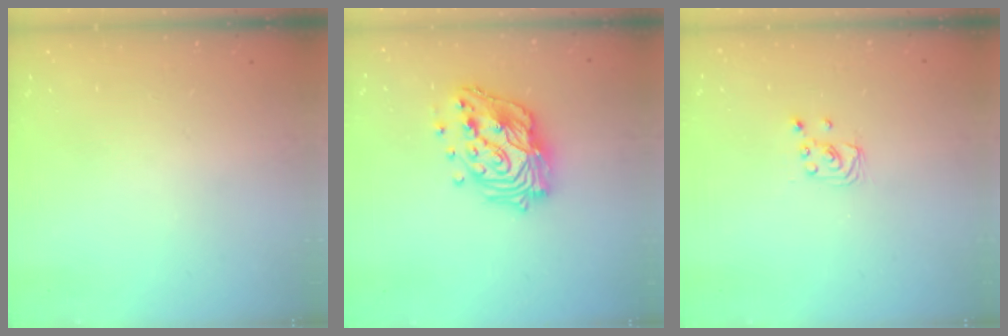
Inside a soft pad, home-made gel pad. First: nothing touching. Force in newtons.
{"total": 18.2, "press": 18.1, "slide": 1.5}
{"total": 1.9, "press": 1.9, "slide": 0.1}